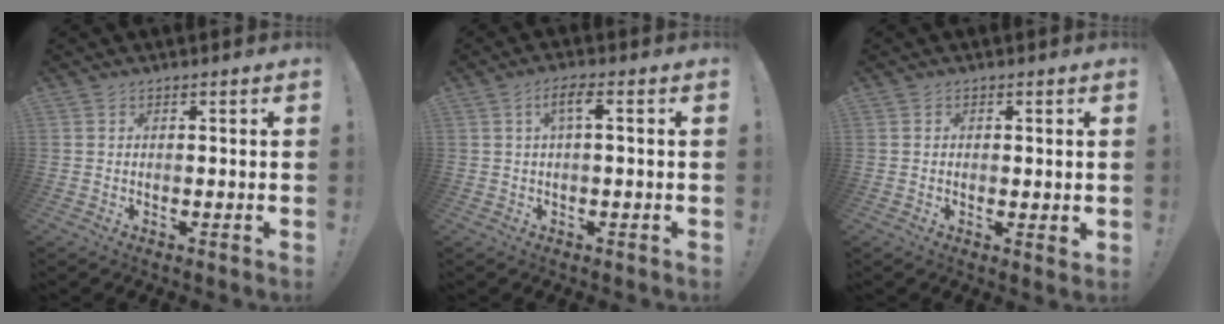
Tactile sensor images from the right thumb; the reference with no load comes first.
{"total": 4.7, "force": [0.7, 1.0, 4.5], "torque": [-0.084, 0.005, 0.007]}
{"total": 1.4, "force": [0.4, 0.9, 1.0], "torque": [-0.013, 0.000, 0.007]}